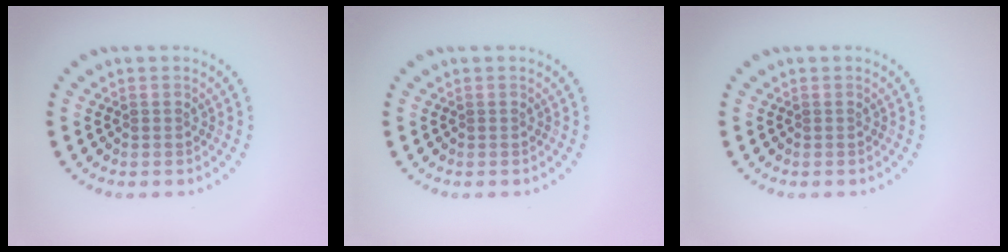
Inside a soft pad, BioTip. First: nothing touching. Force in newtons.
{"total": 0.0}
{"total": 0.0}